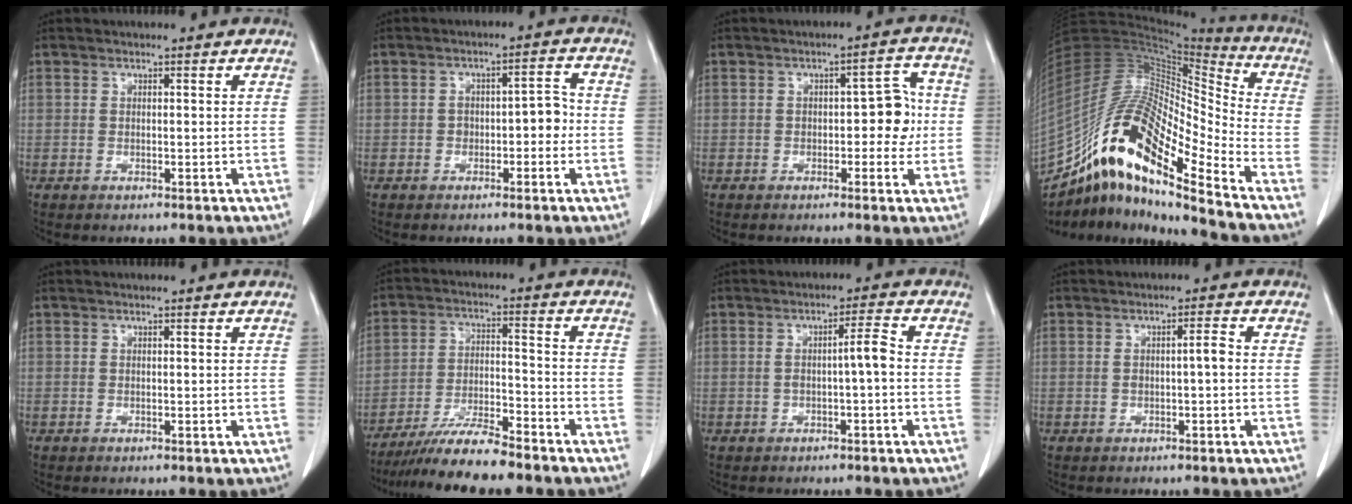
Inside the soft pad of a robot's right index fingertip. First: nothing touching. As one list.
[{"total": 4.4, "force": [-1.0, 2.2, 3.6], "torque": [-0.045, 0.026, -0.014]}, {"total": 5.8, "force": [-0.5, 2.8, 5.0], "torque": [-0.056, 0.025, -0.006]}, {"total": 21.3, "force": [-13.7, 3.8, 16.0], "torque": [-0.339, 0.009, -0.250]}, {"total": 0.0}, {"total": 9.7, "force": [-8.5, 0.7, 4.6], "torque": [-0.078, -0.009, -0.150]}, {"total": 3.5, "force": [-0.6, 0.2, 3.4], "torque": [-0.056, 0.011, -0.008]}, {"total": 2.3, "force": [-0.2, 0.3, 2.3], "torque": [-0.041, 0.008, -0.003]}]